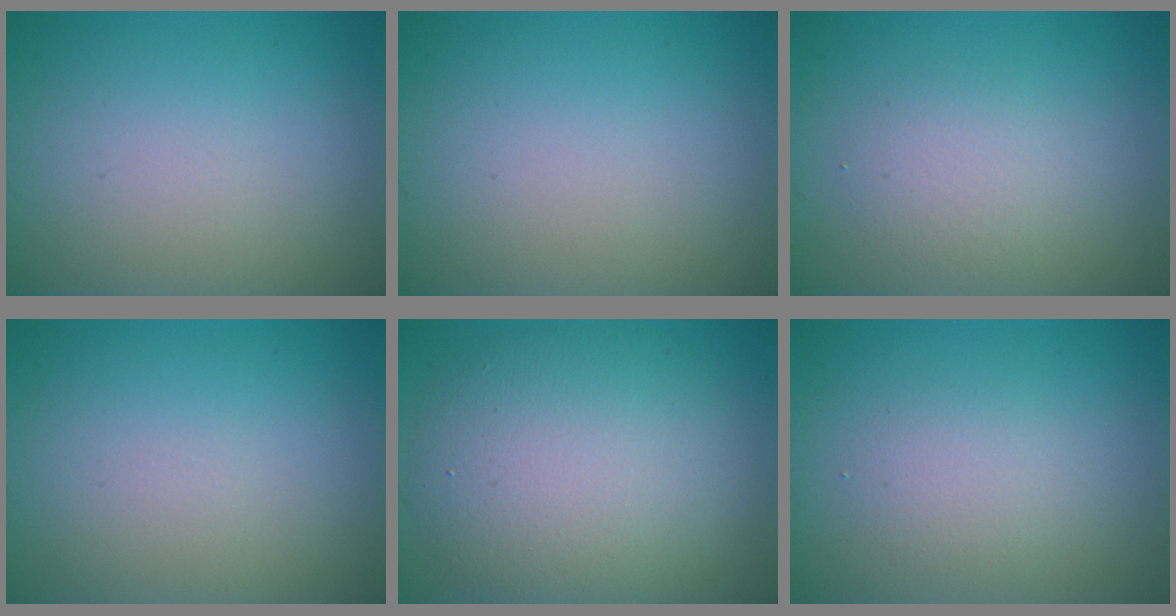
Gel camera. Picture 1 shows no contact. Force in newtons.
{"total": 0.0}
{"total": 2.1, "press": 2.1, "slide": 0.1}
{"total": 0.0}
{"total": 9.7, "press": 9.6, "slide": 0.8}
{"total": 1.9, "press": 1.9, "slide": 0.1}